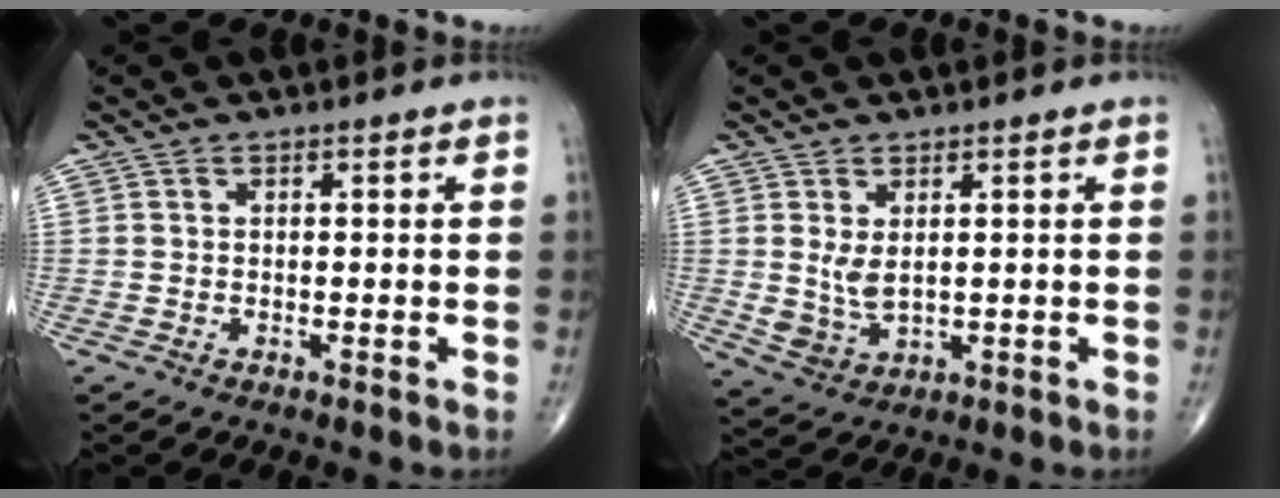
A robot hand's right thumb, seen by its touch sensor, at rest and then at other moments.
{"total": 4.6, "force": [0.9, 2.7, 3.6], "torque": [-0.066, -0.013, 0.029]}